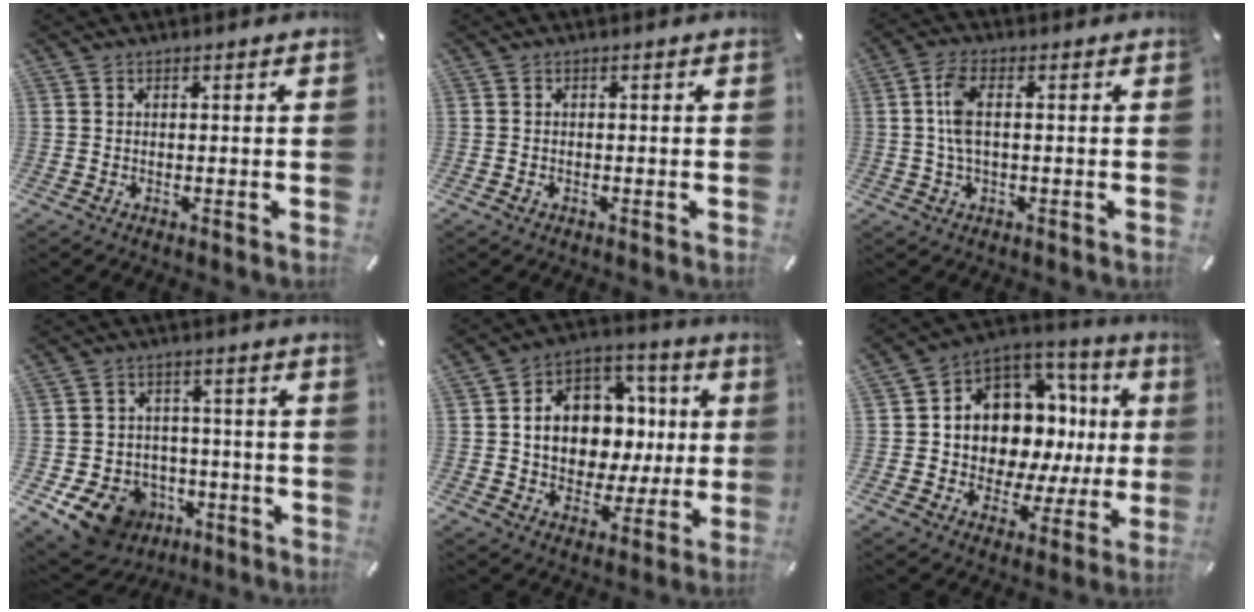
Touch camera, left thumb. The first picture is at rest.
{"total": 0.6, "force": [-0.3, 0.5, 0.3], "torque": [-0.005, 0.001, -0.007]}
{"total": 6.1, "force": [0.3, 2.5, 5.6], "torque": [-0.126, 0.001, -0.001]}
{"total": 11.8, "force": [-6.1, 9.2, 4.3], "torque": [-0.074, 0.040, -0.101]}
{"total": 13.6, "force": [0.4, 11.6, 7.2], "torque": [-0.126, -0.005, 0.017]}
{"total": 12.4, "force": [3.5, 10.2, 6.1], "torque": [-0.095, -0.059, 0.073]}